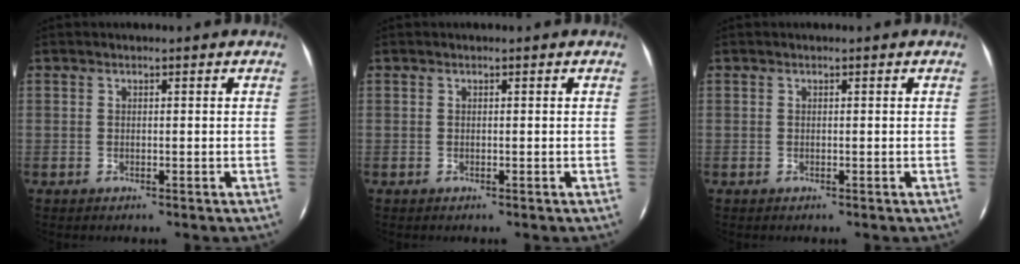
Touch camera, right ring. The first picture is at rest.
{"total": 0.0}
{"total": 0.0}